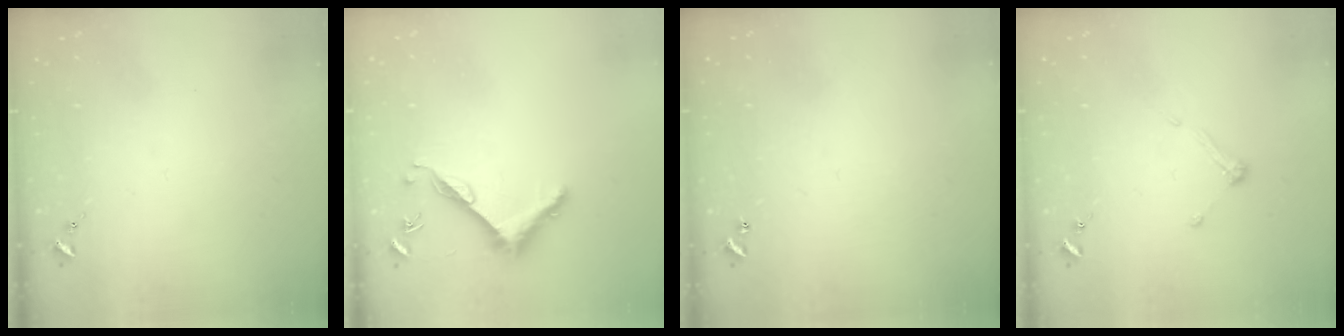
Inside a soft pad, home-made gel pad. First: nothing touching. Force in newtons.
{"total": 7.5, "press": 7.5, "slide": 0.5}
{"total": 0.9, "press": 0.9, "slide": 0.2}
{"total": 4.3, "press": 4.3, "slide": 0.2}